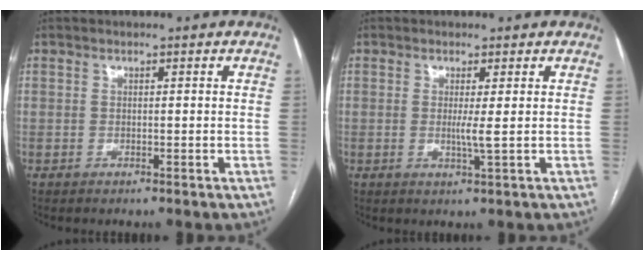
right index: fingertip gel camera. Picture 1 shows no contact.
{"total": 2.2, "force": [0.1, -0.4, 2.2], "torque": [-0.041, -0.005, 0.001]}